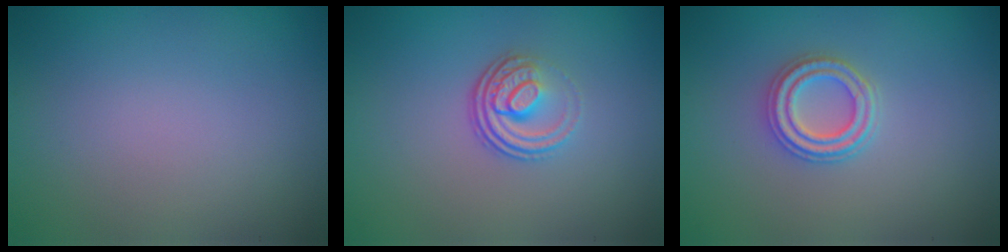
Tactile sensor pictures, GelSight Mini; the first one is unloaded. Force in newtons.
{"total": 3.5, "press": 2.4, "slide": 2.5}
{"total": 2.7, "press": 2.5, "slide": 0.9}